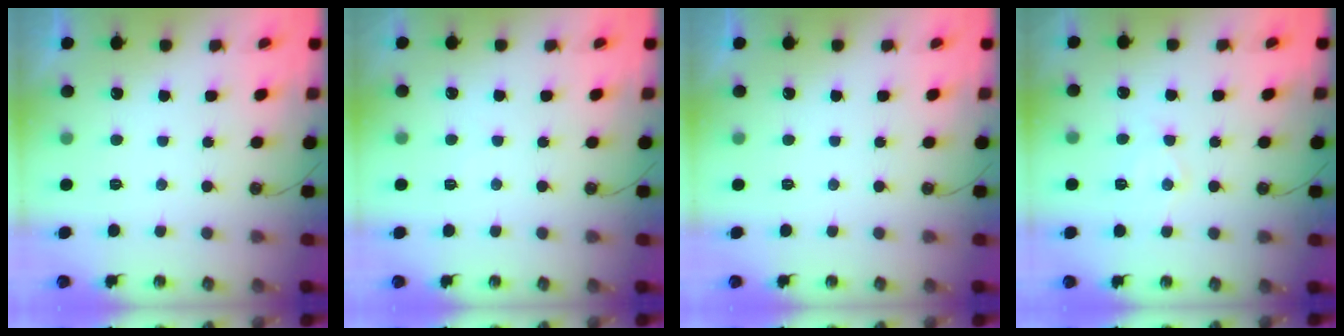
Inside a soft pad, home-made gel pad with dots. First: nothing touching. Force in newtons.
{"total": 2.1, "press": 2.1, "slide": 0.4}
{"total": 0.0}
{"total": 7.3, "press": 7.3, "slide": 0.6}